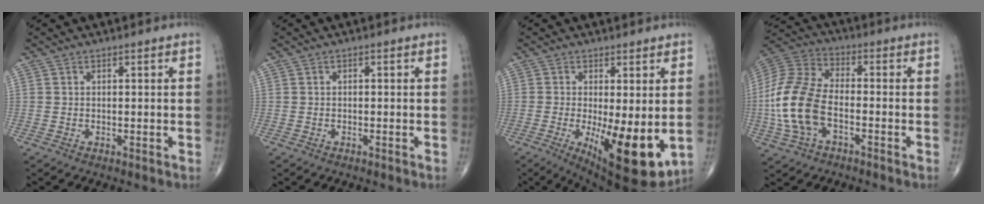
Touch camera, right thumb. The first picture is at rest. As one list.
[{"total": 0.0}, {"total": 13.7, "force": [-2.4, 4.4, 12.7], "torque": [-0.188, -0.030, -0.022]}, {"total": 15.6, "force": [-3.6, 8.8, 12.4], "torque": [-0.271, 0.027, -0.072]}]